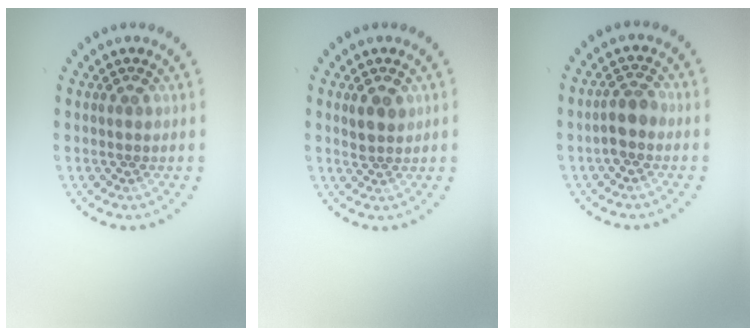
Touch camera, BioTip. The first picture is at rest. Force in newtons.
{"total": 1.7, "press": 1.6, "slide": 0.5}
{"total": 2.0, "press": 1.8, "slide": 0.8}